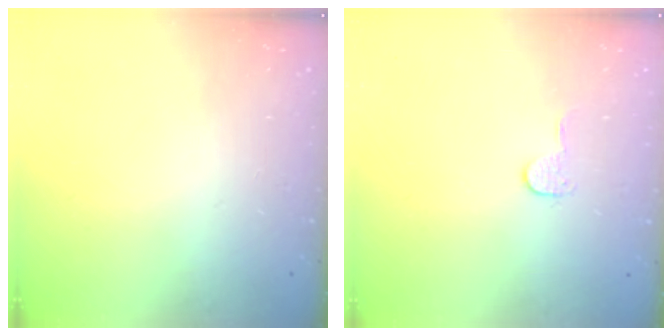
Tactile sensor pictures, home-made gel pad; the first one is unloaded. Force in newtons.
{"total": 5.7, "press": 5.7, "slide": 0.2}